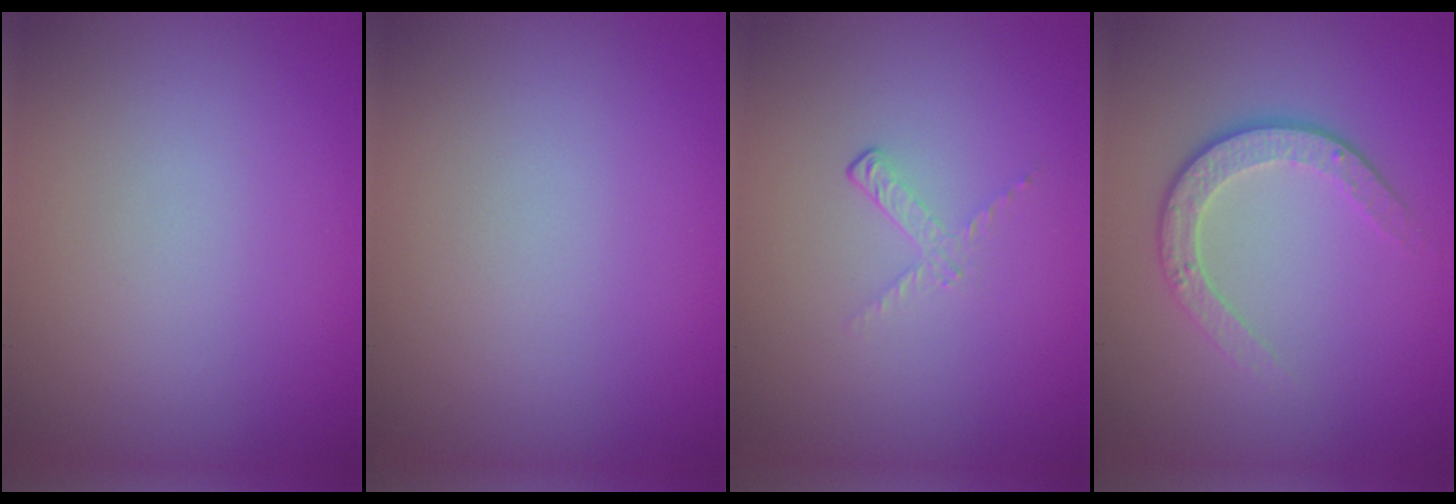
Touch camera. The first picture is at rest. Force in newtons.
{"total": 0.0}
{"total": 1.1, "press": 0.4, "slide": 1.1}
{"total": 3.5, "press": 2.7, "slide": 2.3}